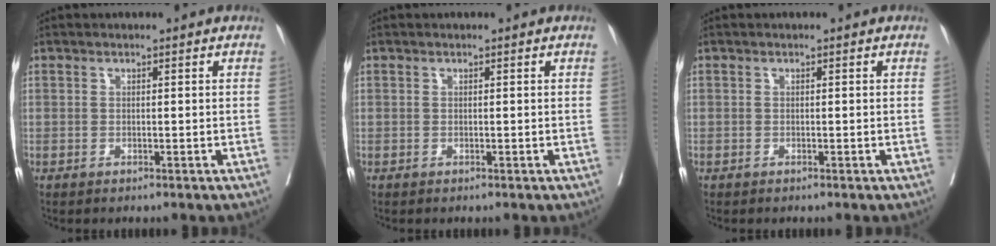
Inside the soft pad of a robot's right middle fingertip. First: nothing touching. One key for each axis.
{"total": 0.0}
{"total": 0.0}